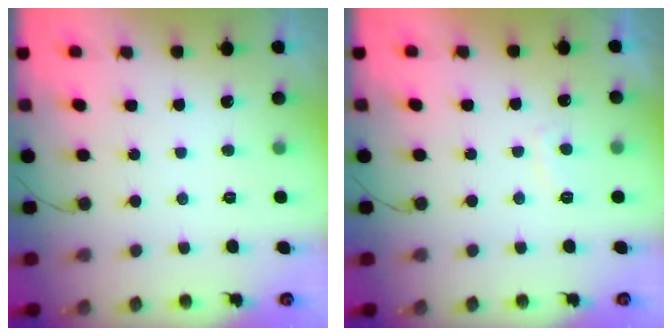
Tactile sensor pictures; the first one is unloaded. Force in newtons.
{"total": 2.3, "press": 2.2, "slide": 0.7}